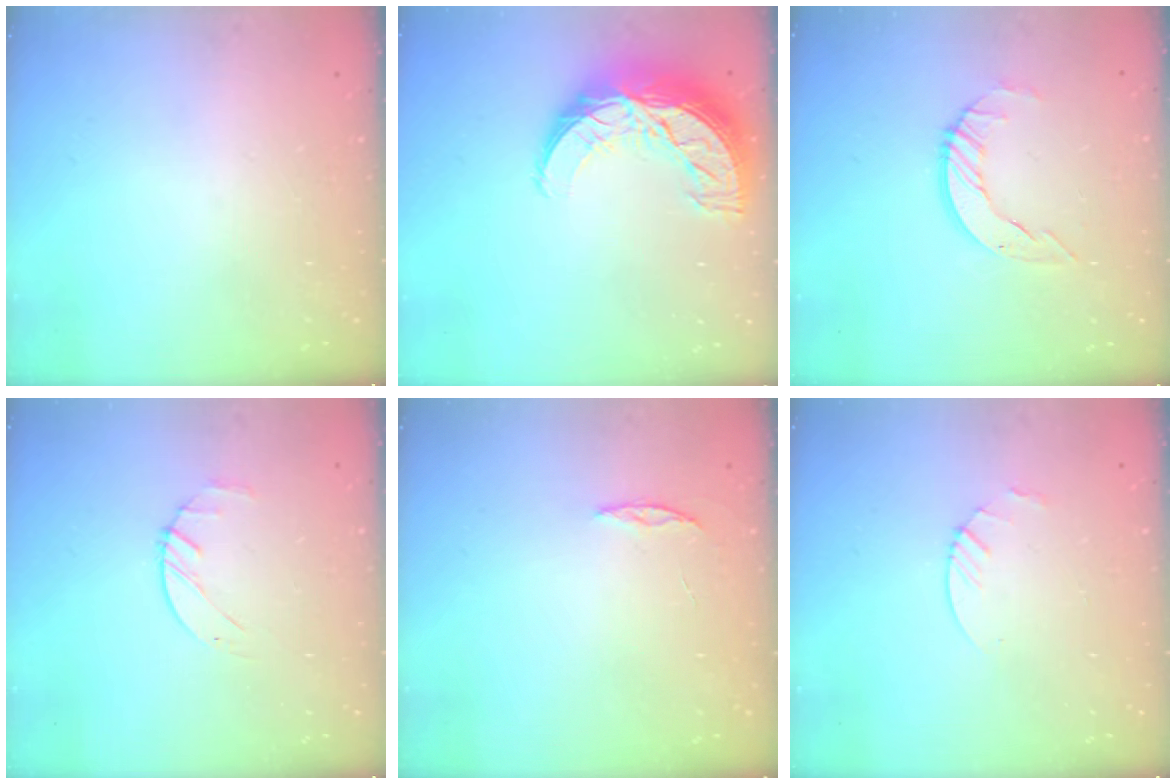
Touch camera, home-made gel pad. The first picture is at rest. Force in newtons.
{"total": 14.7, "press": 14.7, "slide": 1.0}
{"total": 4.5, "press": 4.5, "slide": 0.4}
{"total": 1.9, "press": 1.9, "slide": 0.3}
{"total": 2.4, "press": 2.4, "slide": 0.2}
{"total": 3.0, "press": 3.0, "slide": 0.3}